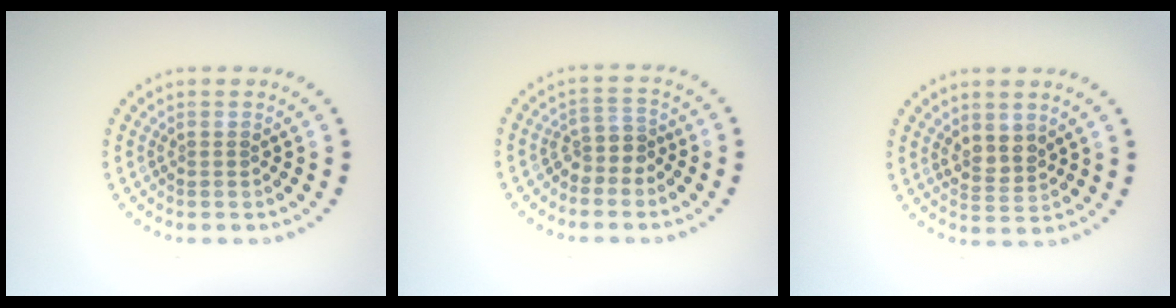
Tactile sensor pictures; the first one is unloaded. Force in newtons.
{"total": 2.3, "press": 1.7, "slide": 1.5}
{"total": 2.2, "press": 1.9, "slide": 1.1}